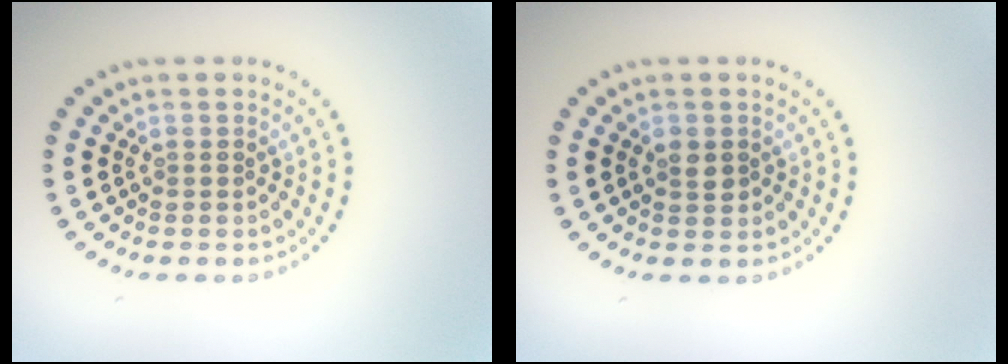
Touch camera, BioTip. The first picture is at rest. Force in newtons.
{"total": 1.4, "press": 1.4, "slide": 0.2}